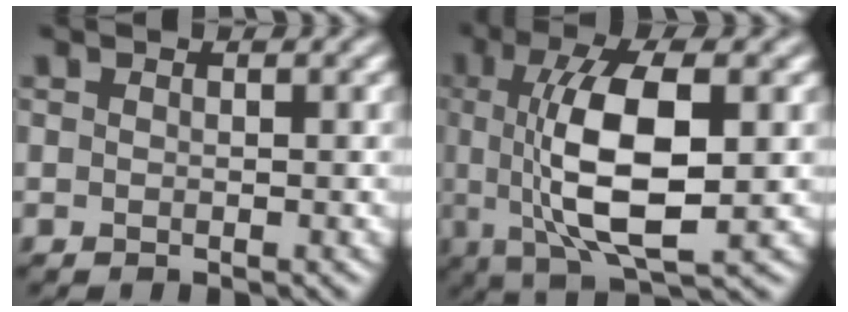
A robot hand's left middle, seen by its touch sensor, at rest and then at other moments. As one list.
[{"total": 9.7, "force": [0.4, 3.3, 9.1], "torque": [-0.162, 0.002, 0.008]}]